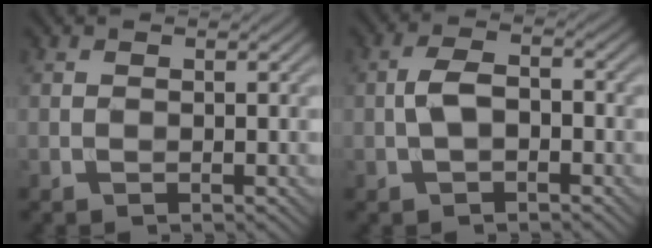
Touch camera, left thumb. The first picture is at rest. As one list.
[{"total": 3.6, "force": [-0.9, 1.9, 2.9], "torque": [-0.061, 0.009, -0.020]}]